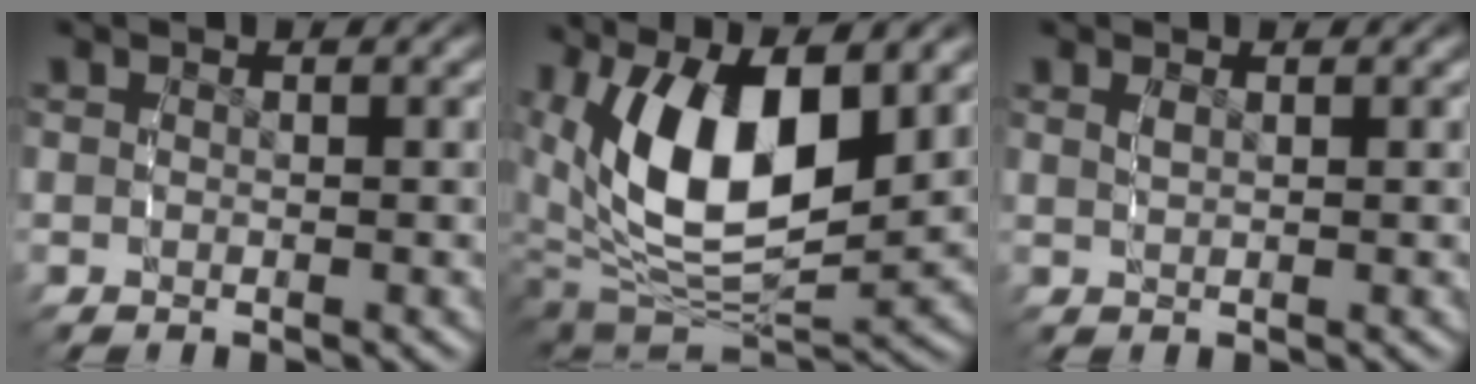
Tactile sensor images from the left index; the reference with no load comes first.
{"total": 11.4, "force": [1.3, 6.5, 9.3], "torque": [-0.191, -0.039, 0.049]}
{"total": 0.9, "force": [0.6, -0.7, 0.3], "torque": [-0.009, -0.002, 0.016]}